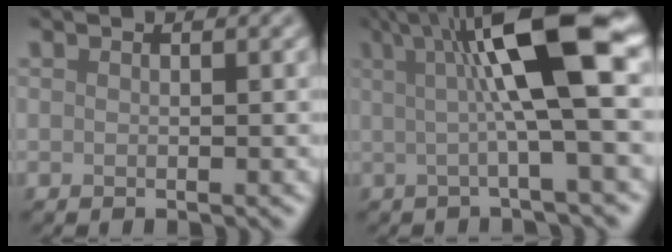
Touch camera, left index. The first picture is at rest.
{"total": 9.9, "force": [2.2, 1.5, 9.5], "torque": [-0.139, 0.008, 0.032]}